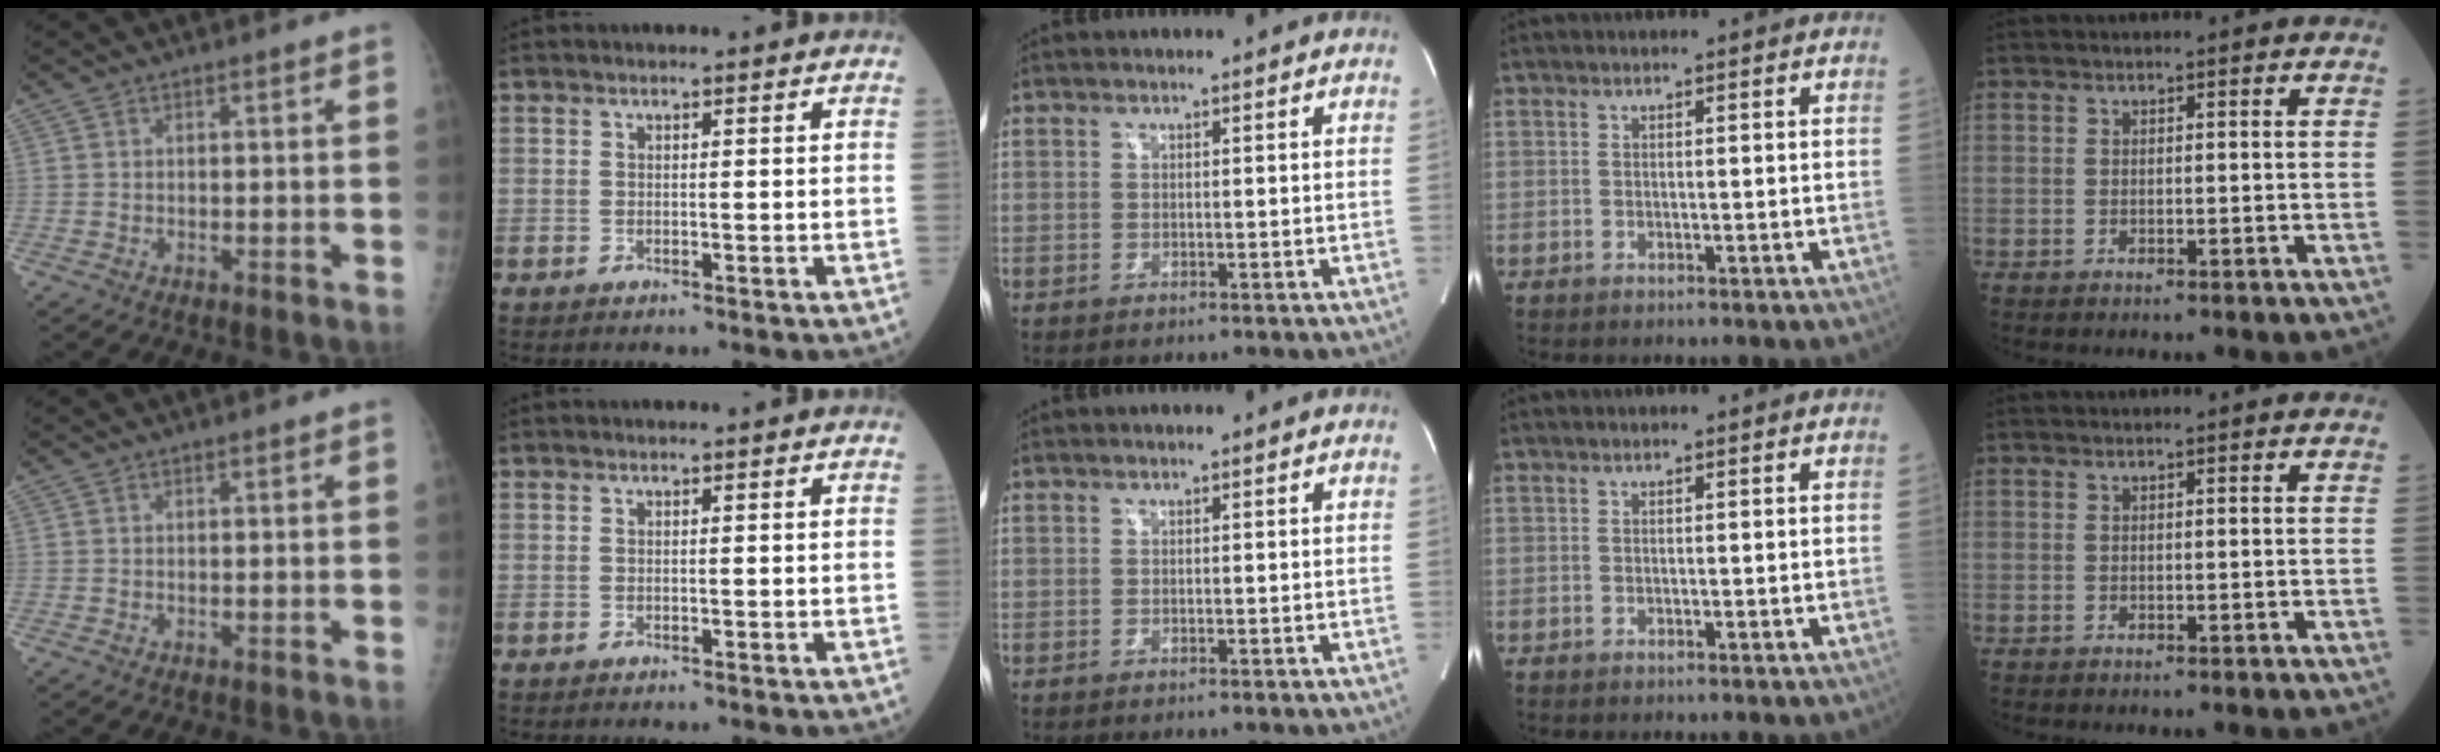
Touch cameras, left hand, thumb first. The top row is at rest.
{}